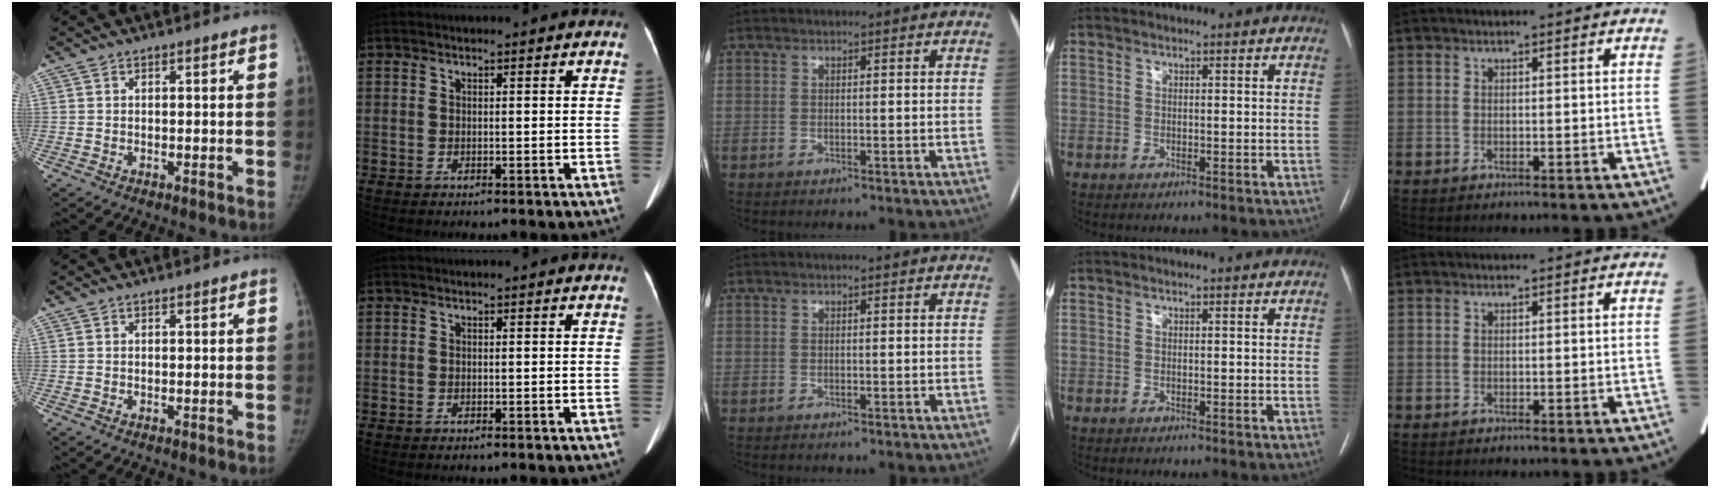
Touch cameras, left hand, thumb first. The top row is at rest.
{}